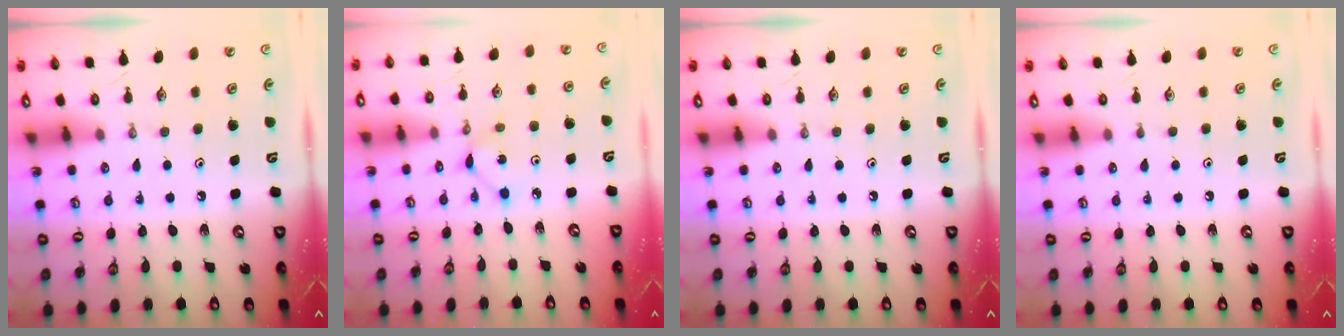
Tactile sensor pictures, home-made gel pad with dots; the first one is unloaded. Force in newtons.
{"total": 2.5, "press": 2.5, "slide": 0.2}
{"total": 0.0}
{"total": 0.6, "press": 0.6, "slide": 0.1}